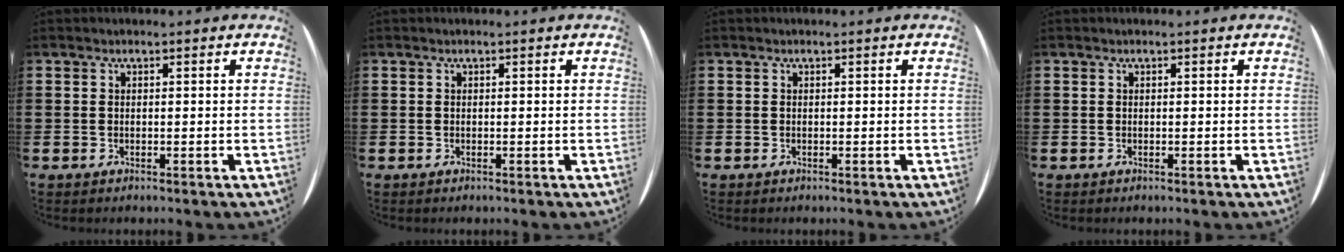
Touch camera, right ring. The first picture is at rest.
{"total": 0.0}
{"total": 0.0}
{"total": 0.0}